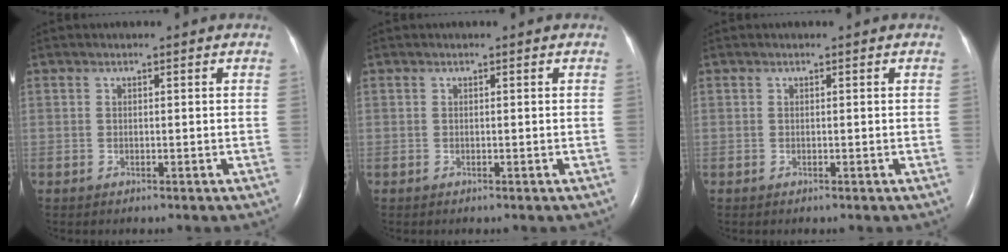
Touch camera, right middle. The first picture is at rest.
{"total": 0.0}
{"total": 0.0}